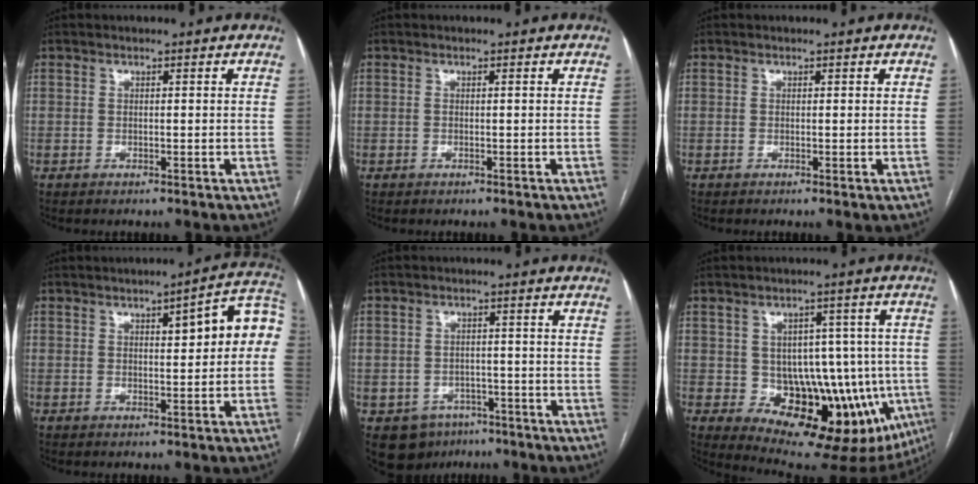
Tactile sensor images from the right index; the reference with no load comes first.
{"total": 0.0}
{"total": 0.0}
{"total": 8.7, "force": [1.5, 1.8, 8.4], "torque": [-0.105, 0.030, 0.015]}
{"total": 7.3, "force": [-4.2, 5.7, 1.6], "torque": [-0.025, 0.008, -0.052]}
{"total": 16.5, "force": [-4.2, 9.5, 12.8], "torque": [-0.142, 0.021, -0.032]}